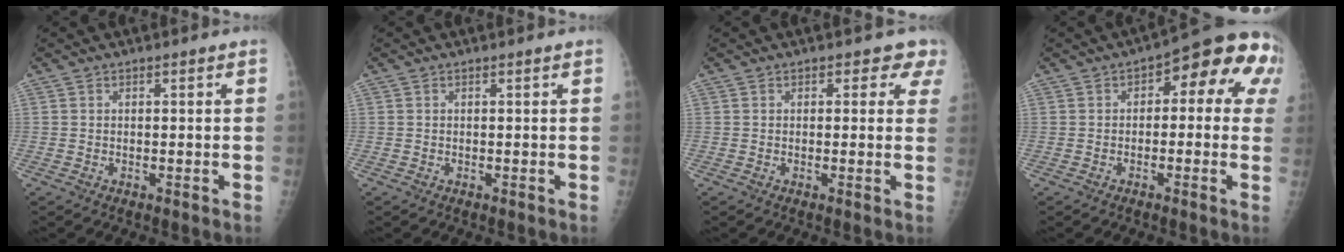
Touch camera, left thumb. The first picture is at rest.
{"total": 0.0}
{"total": 3.3, "force": [2.1, 2.1, 1.4], "torque": [0.018, -0.007, 0.010]}
{"total": 12.4, "force": [2.9, 6.2, 10.3], "torque": [-0.076, 0.032, 0.021]}